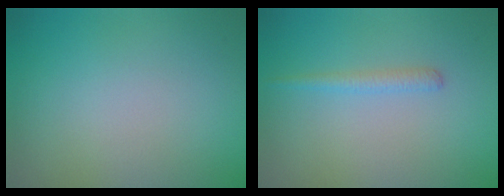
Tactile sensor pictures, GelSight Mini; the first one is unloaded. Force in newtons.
{"total": 1.3, "press": 1.3, "slide": 0.0}